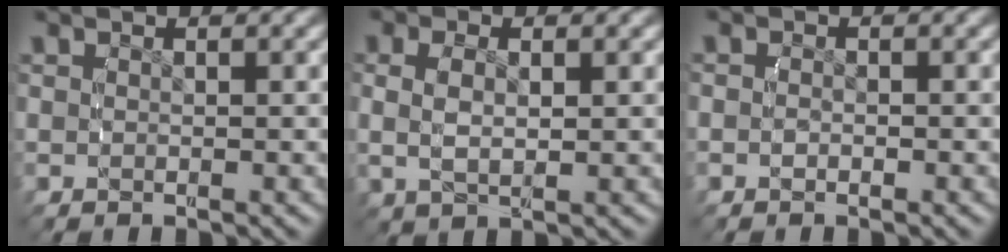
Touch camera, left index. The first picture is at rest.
{"total": 3.4, "force": [0.4, 2.0, 2.7], "torque": [-0.066, 0.002, 0.011]}
{"total": 1.2, "force": [-0.6, 0.9, 0.5], "torque": [-0.016, 0.002, -0.015]}